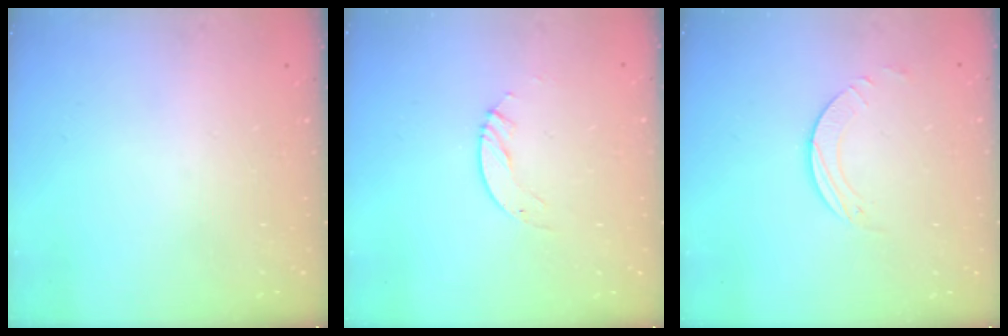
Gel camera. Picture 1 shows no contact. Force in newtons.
{"total": 3.1, "press": 3.1, "slide": 0.3}
{"total": 2.5, "press": 2.5, "slide": 0.2}